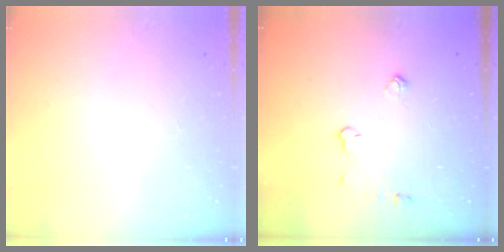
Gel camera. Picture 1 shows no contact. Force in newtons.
{"total": 3.7, "press": 3.6, "slide": 0.6}